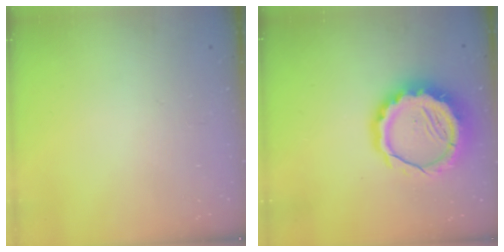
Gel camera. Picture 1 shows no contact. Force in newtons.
{"total": 13.4, "press": 13.1, "slide": 2.9}